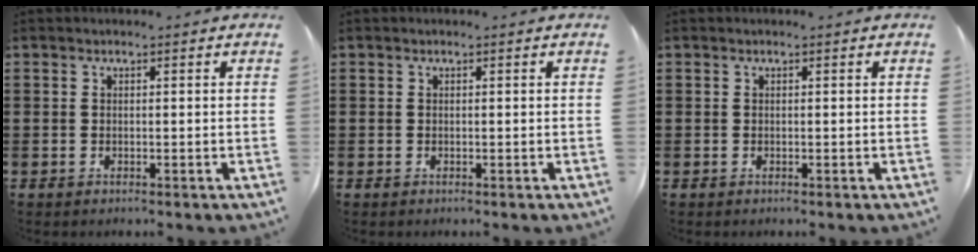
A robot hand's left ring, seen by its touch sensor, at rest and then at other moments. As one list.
[{"total": 0.0}, {"total": 0.0}]